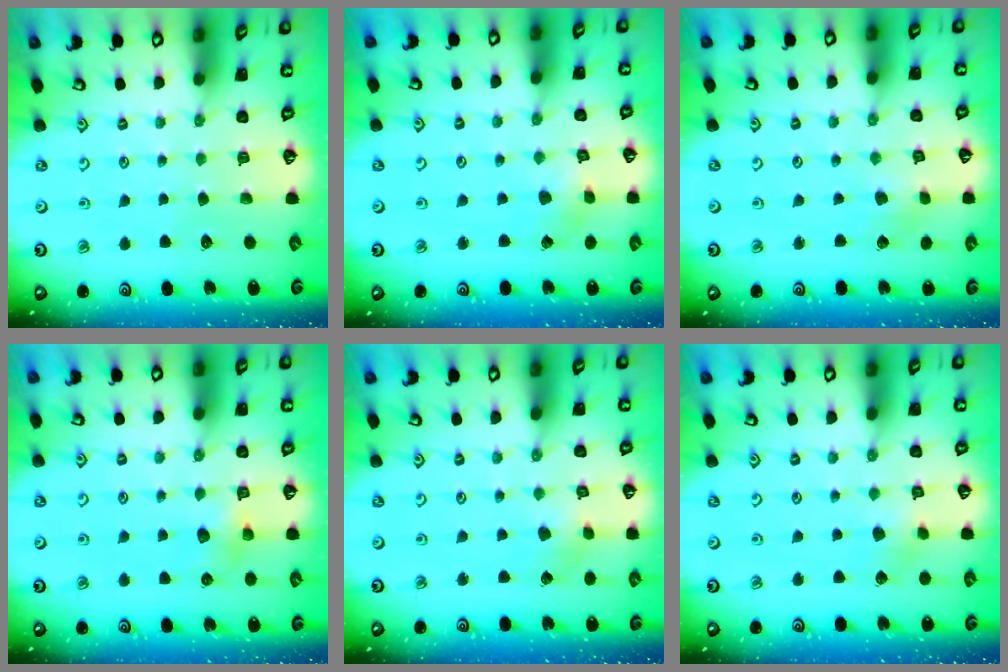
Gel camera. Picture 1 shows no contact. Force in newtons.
{"total": 2.4, "press": 2.4, "slide": 0.2}
{"total": 1.9, "press": 1.9, "slide": 0.3}
{"total": 5.3, "press": 5.3, "slide": 0.6}
{"total": 2.9, "press": 2.9, "slide": 0.4}
{"total": 3.4, "press": 3.4, "slide": 0.3}